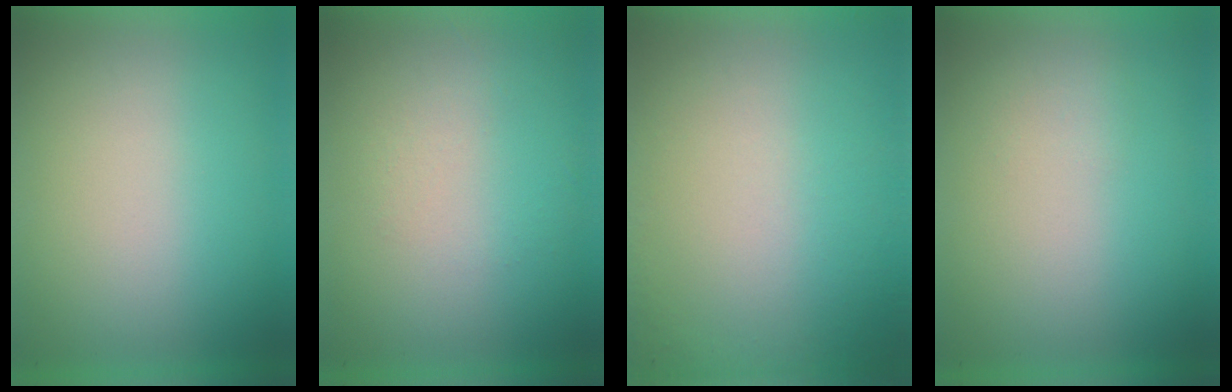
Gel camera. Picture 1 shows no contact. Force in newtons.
{"total": 1.2}
{"total": 7.0}
{"total": 1.1}